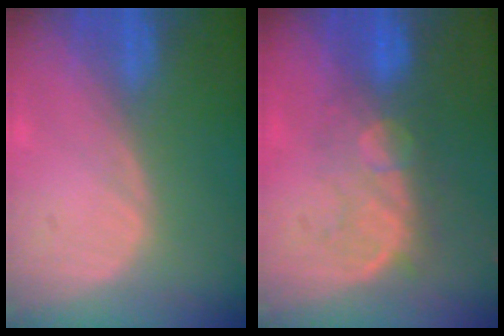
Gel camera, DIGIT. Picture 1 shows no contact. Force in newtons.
{"total": 7.5, "press": 7.2, "slide": 2.1}